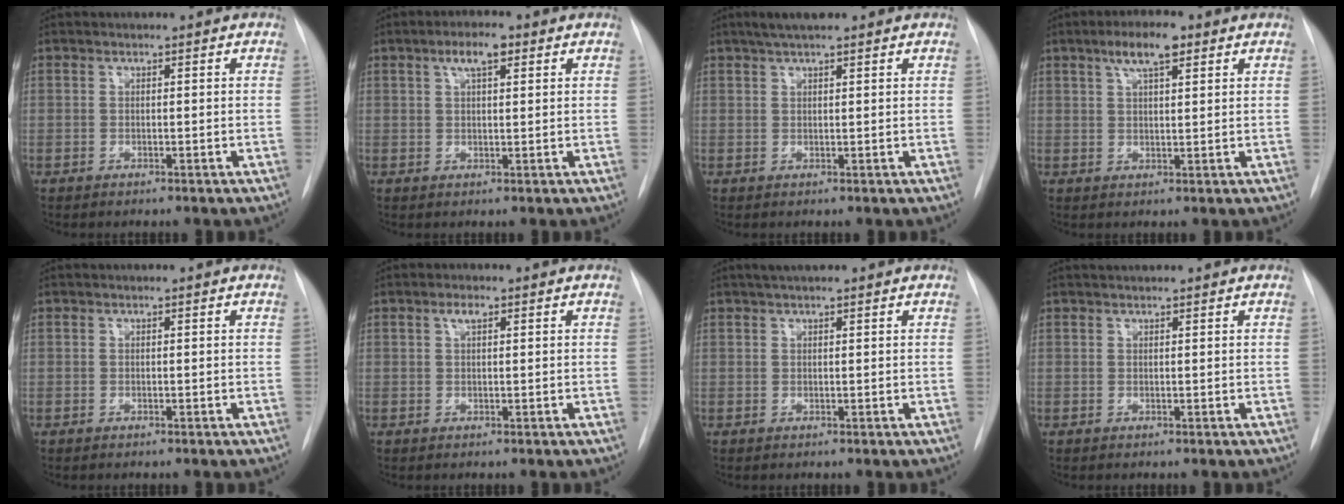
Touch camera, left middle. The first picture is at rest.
{"total": 3.9, "force": [2.0, 1.2, 3.2], "torque": [-0.061, 0.008, 0.034]}
{"total": 4.4, "force": [3.2, 0.8, 2.8], "torque": [-0.055, 0.016, 0.055]}
{"total": 5.5, "force": [3.2, 1.4, 4.3], "torque": [-0.082, 0.009, 0.053]}
{"total": 0.0}
{"total": 1.5, "force": [0.7, 0.5, 1.1], "torque": [-0.025, 0.006, 0.012]}
{"total": 3.1, "force": [2.4, 0.5, 1.8], "torque": [-0.031, 0.017, 0.039]}
{"total": 1.6, "force": [1.5, 0.1, 0.6], "torque": [-0.011, 0.015, 0.027]}